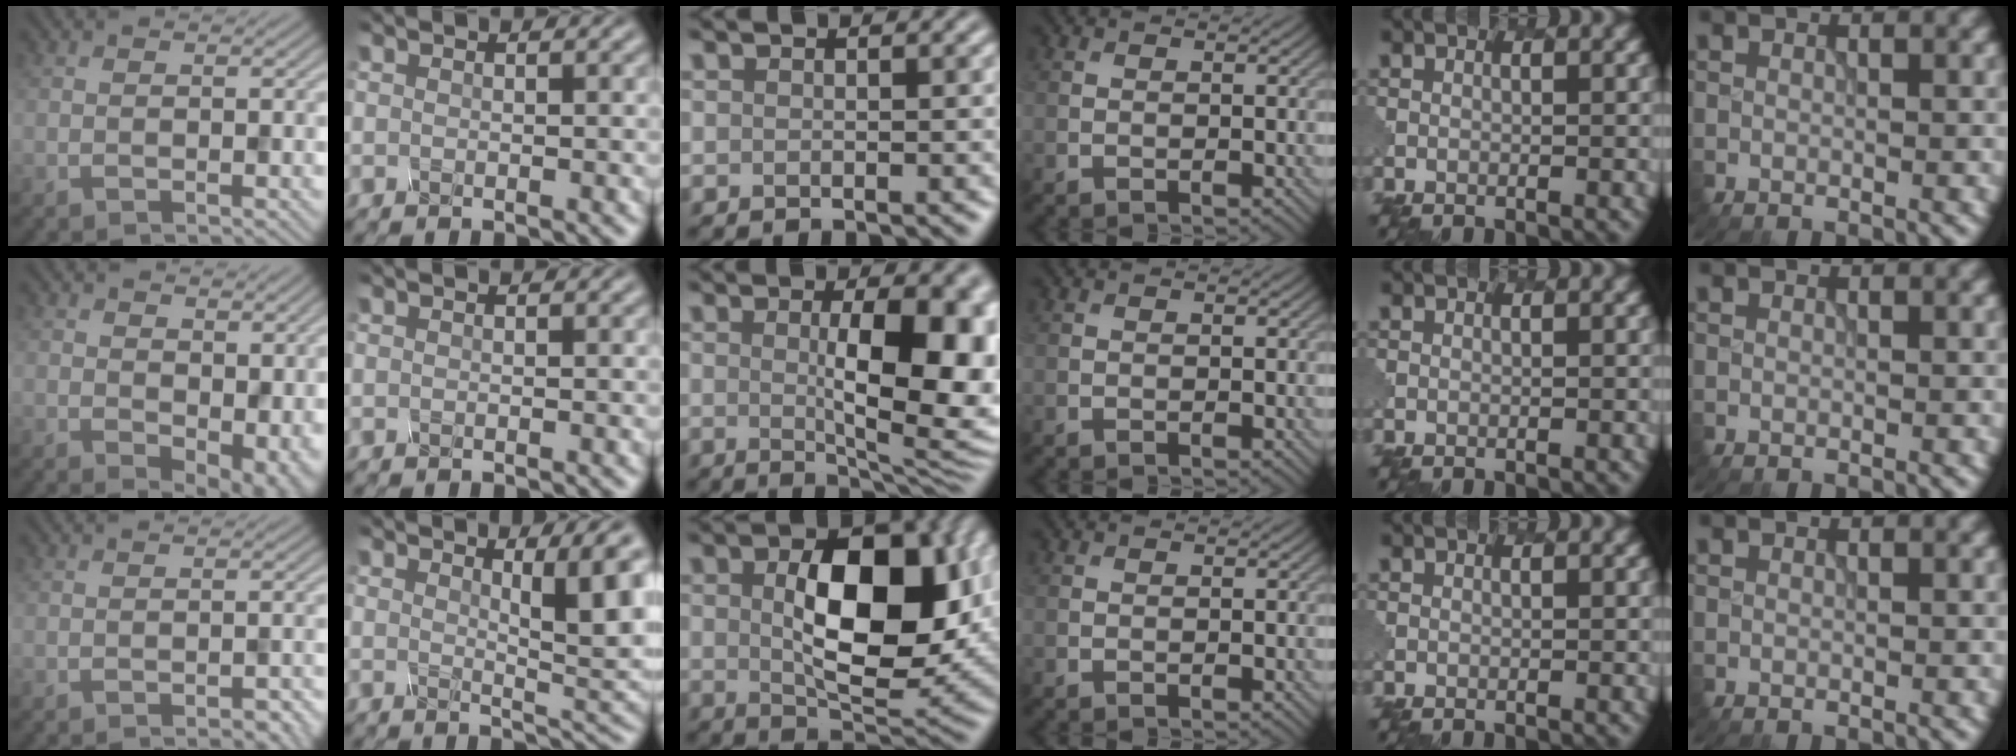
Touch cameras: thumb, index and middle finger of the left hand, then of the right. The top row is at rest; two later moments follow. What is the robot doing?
{"motion": "unscrew", "object": "spray bottle"}